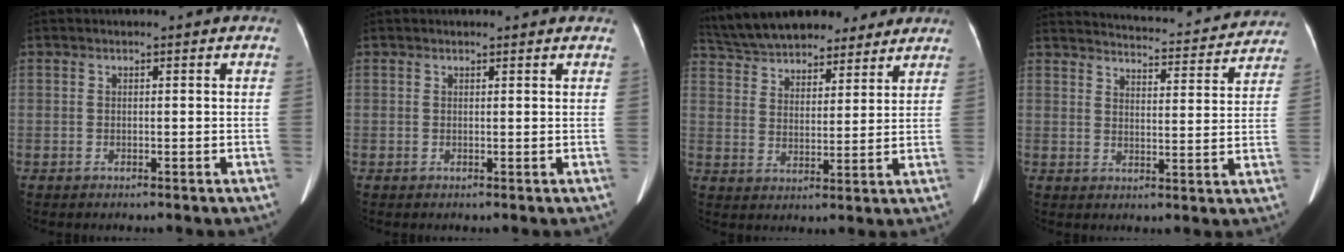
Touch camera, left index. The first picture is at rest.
{"total": 2.5, "force": [2.3, 0.5, 0.8], "torque": [-0.011, 0.003, 0.022]}
{"total": 21.5, "force": [18.3, 7.1, 8.6], "torque": [-0.168, 0.034, 0.278]}
{"total": 19.8, "force": [18.9, 2.9, 5.1], "torque": [-0.065, -0.028, 0.229]}